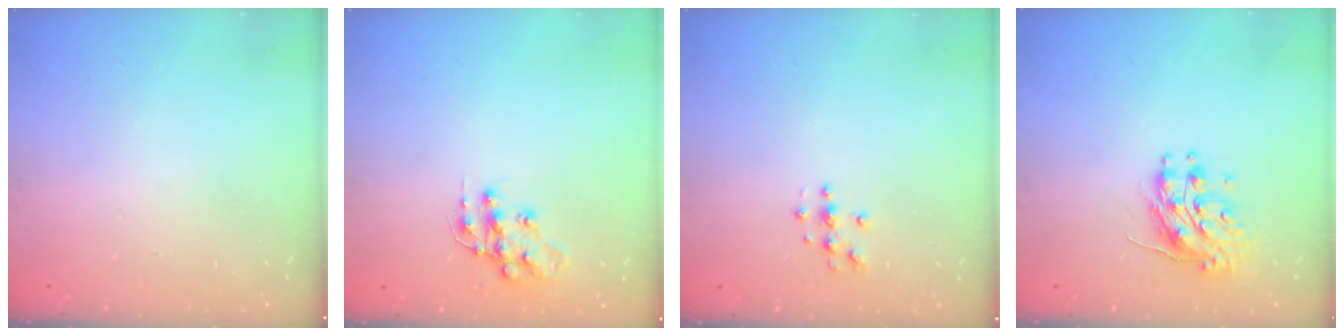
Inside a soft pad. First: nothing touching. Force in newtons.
{"total": 12.7, "press": 12.6, "slide": 0.9}
{"total": 3.7, "press": 3.7, "slide": 0.5}
{"total": 10.2, "press": 10.2, "slide": 0.8}